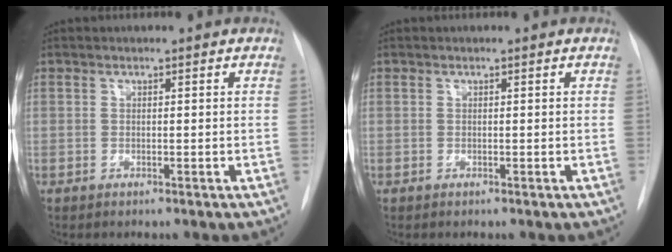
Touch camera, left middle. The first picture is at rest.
{"total": 0.0}